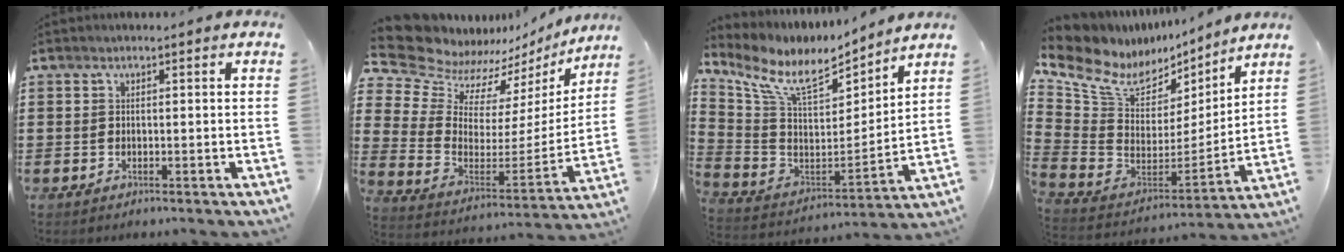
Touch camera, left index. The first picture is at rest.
{"total": 9.6, "force": [8.7, 3.8, 1.3], "torque": [-0.085, -0.072, 0.155]}
{"total": 10.1, "force": [7.7, 3.7, 5.4], "torque": [-0.141, -0.043, 0.134]}
{"total": 8.2, "force": [6.0, 4.6, 3.1], "torque": [-0.103, -0.042, 0.106]}